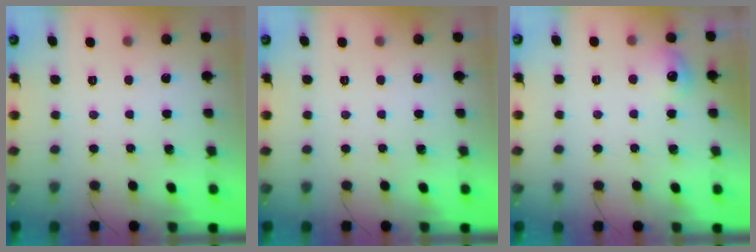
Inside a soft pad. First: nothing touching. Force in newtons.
{"total": 0.0}
{"total": 7.6, "press": 7.5, "slide": 1.3}